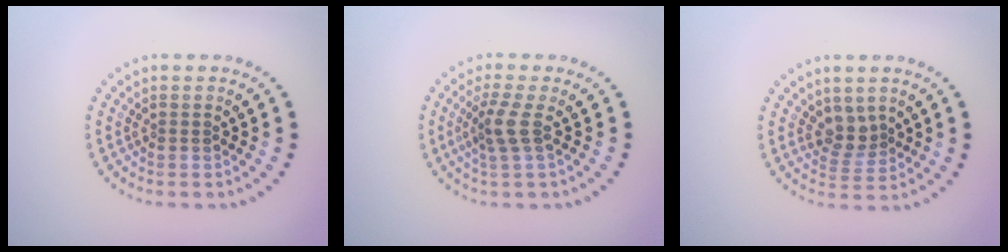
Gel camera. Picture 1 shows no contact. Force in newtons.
{"total": 2.5, "press": 1.8, "slide": 1.6}
{"total": 2.2, "press": 1.7, "slide": 1.5}